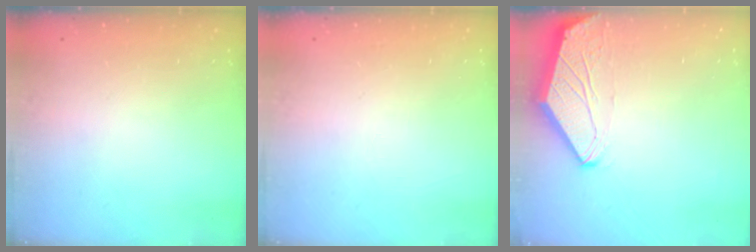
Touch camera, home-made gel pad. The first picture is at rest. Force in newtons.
{"total": 0.0}
{"total": 0.0}